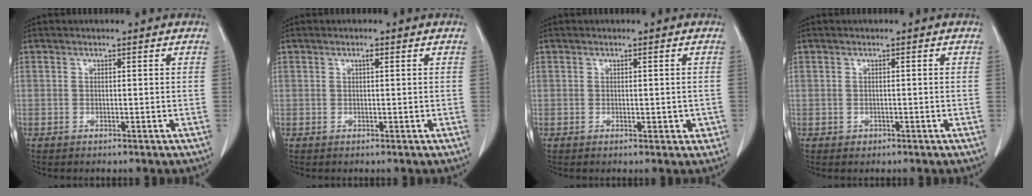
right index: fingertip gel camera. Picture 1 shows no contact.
{"total": 0.7, "force": [0.3, 0.1, 0.6], "torque": [-0.013, 0.001, 0.004]}
{"total": 2.0, "force": [-0.3, 1.0, 1.6], "torque": [-0.015, -0.001, 0.001]}
{"total": 0.6, "force": [-0.3, 0.6, 0.1], "torque": [-0.003, 0.002, -0.003]}